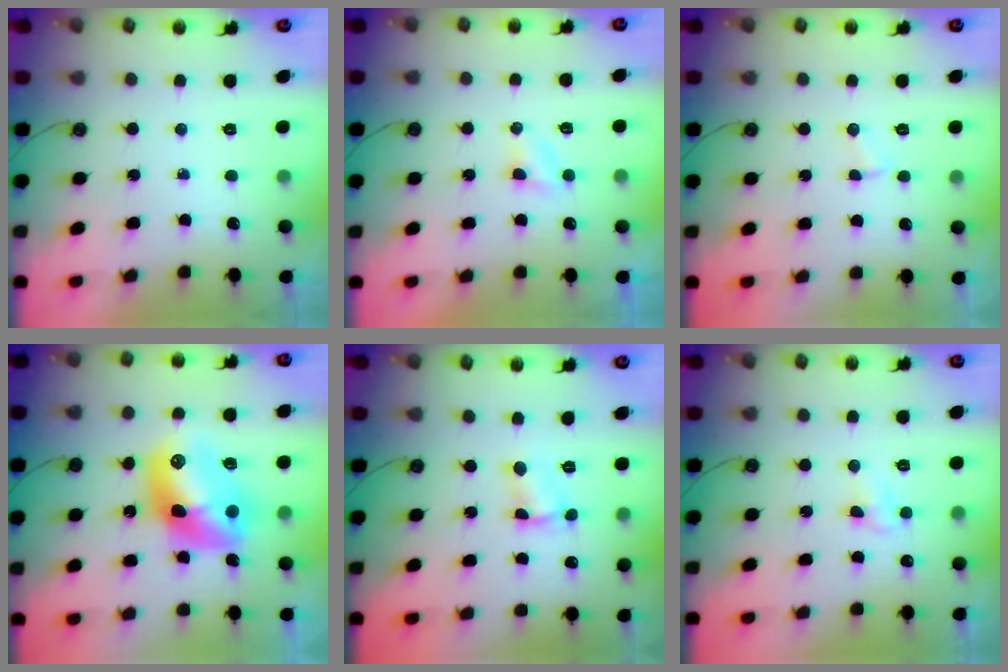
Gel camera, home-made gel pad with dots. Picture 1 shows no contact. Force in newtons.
{"total": 3.0, "press": 3.0, "slide": 0.3}
{"total": 2.8, "press": 2.8, "slide": 0.3}
{"total": 14.1, "press": 14.1, "slide": 1.0}
{"total": 3.2, "press": 3.1, "slide": 0.4}
{"total": 5.7, "press": 5.7, "slide": 0.5}